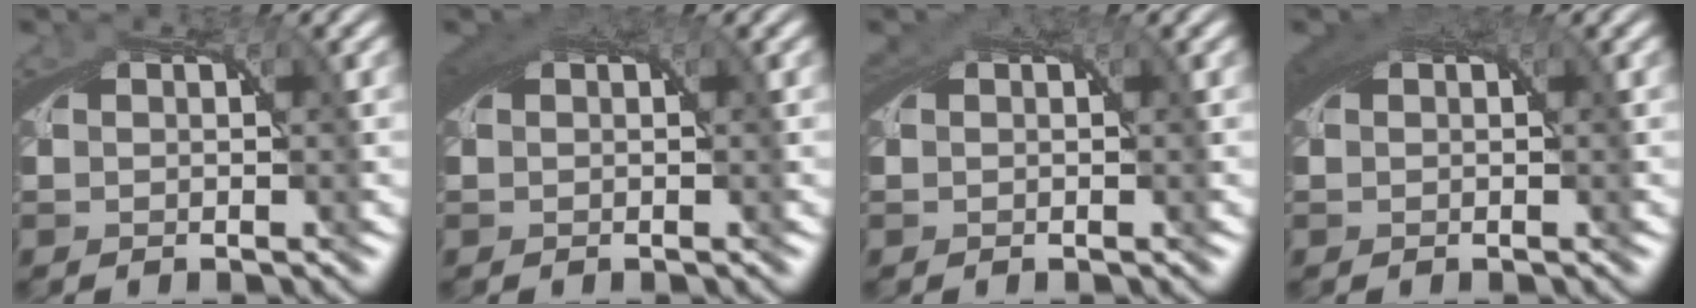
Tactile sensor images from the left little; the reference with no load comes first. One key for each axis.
{"total": 2.1, "fx": 0.7, "fy": 1.1, "fz": 1.6, "tx": -0.035, "ty": -0.003, "tz": 0.013}
{"total": 0.9, "fx": 0.5, "fy": 0.5, "fz": 0.5, "tx": -0.009, "ty": 0.000, "tz": 0.007}
{"total": 2.4, "fx": 0.8, "fy": 1.3, "fz": 1.9, "tx": -0.037, "ty": -0.002, "tz": 0.015}